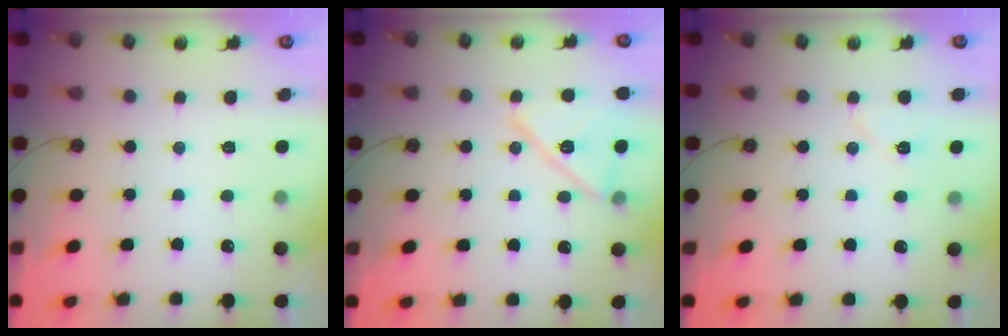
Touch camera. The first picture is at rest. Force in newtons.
{"total": 13.7, "press": 13.3, "slide": 3.4}
{"total": 6.8, "press": 5.3, "slide": 4.3}